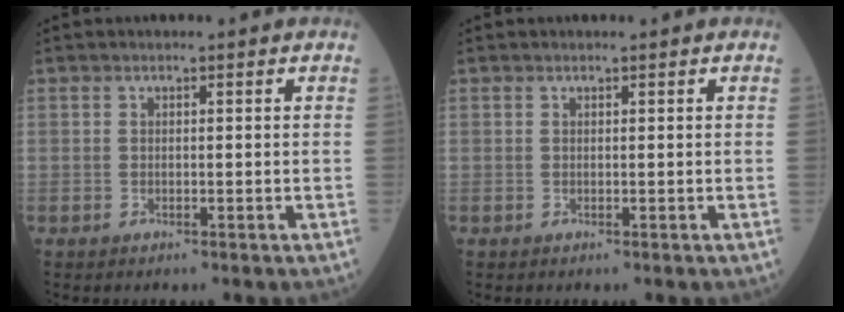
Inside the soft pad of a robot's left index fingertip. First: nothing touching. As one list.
[{"total": 0.0}]